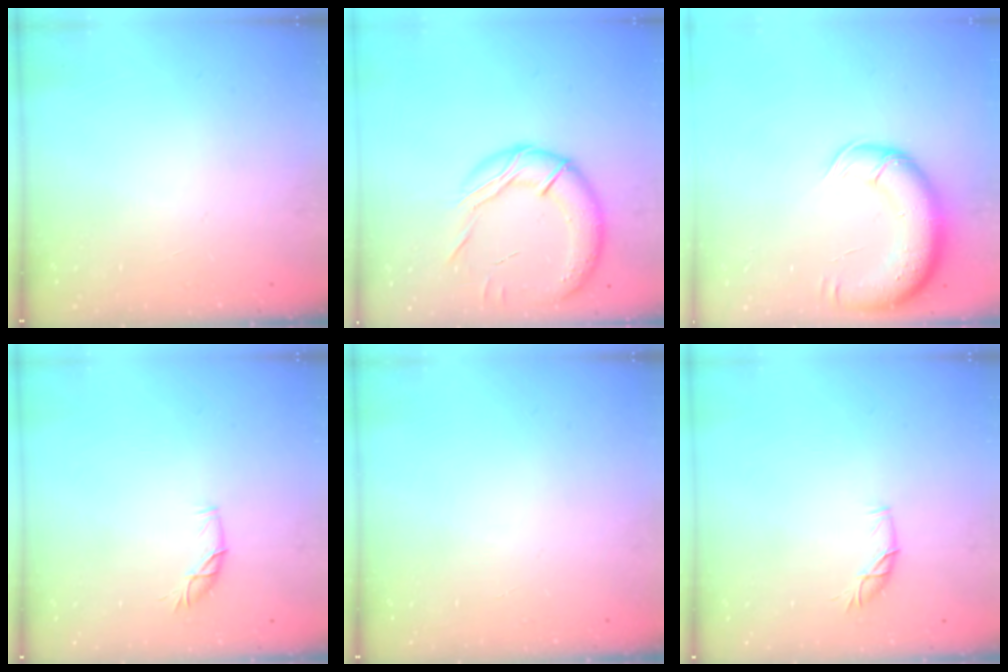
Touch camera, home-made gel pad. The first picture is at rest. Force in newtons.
{"total": 17.8, "press": 17.6, "slide": 2.9}
{"total": 13.2, "press": 12.8, "slide": 3.3}
{"total": 6.1, "press": 6.1, "slide": 0.6}
{"total": 0.0}
{"total": 6.1, "press": 6.1, "slide": 0.6}